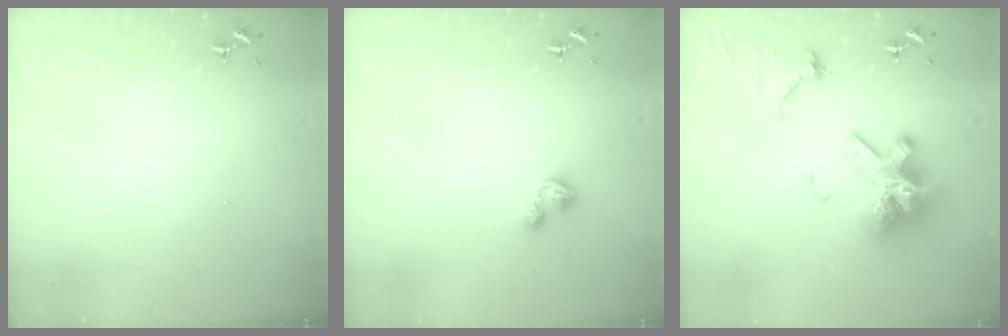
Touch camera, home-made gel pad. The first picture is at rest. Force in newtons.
{"total": 2.7, "press": 2.7, "slide": 0.3}
{"total": 18.7, "press": 18.6, "slide": 2.0}